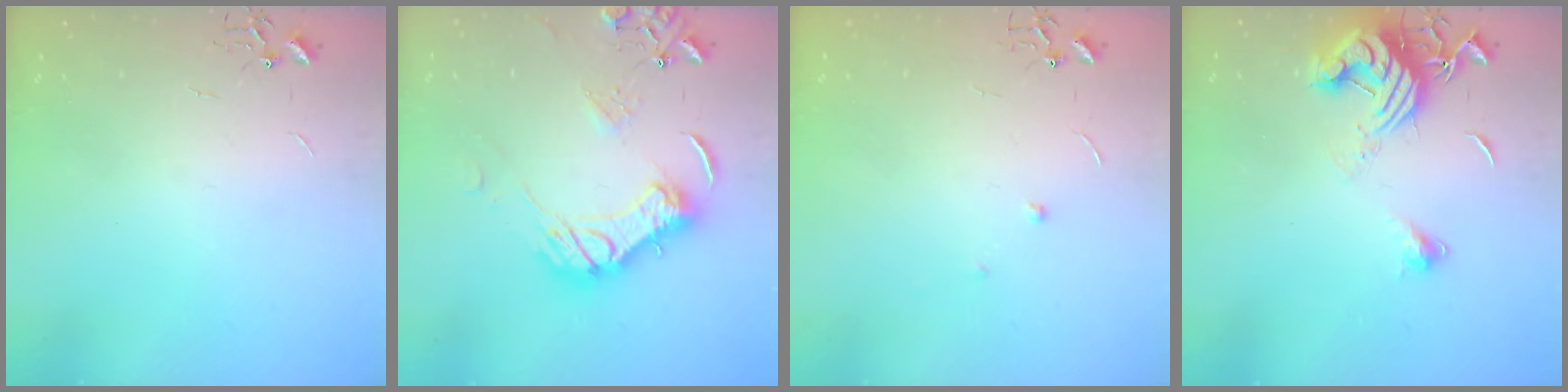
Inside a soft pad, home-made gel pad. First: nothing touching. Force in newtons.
{"total": 15.9, "press": 15.8, "slide": 1.9}
{"total": 3.8, "press": 3.7, "slide": 0.6}
{"total": 12.9, "press": 12.8, "slide": 1.6}